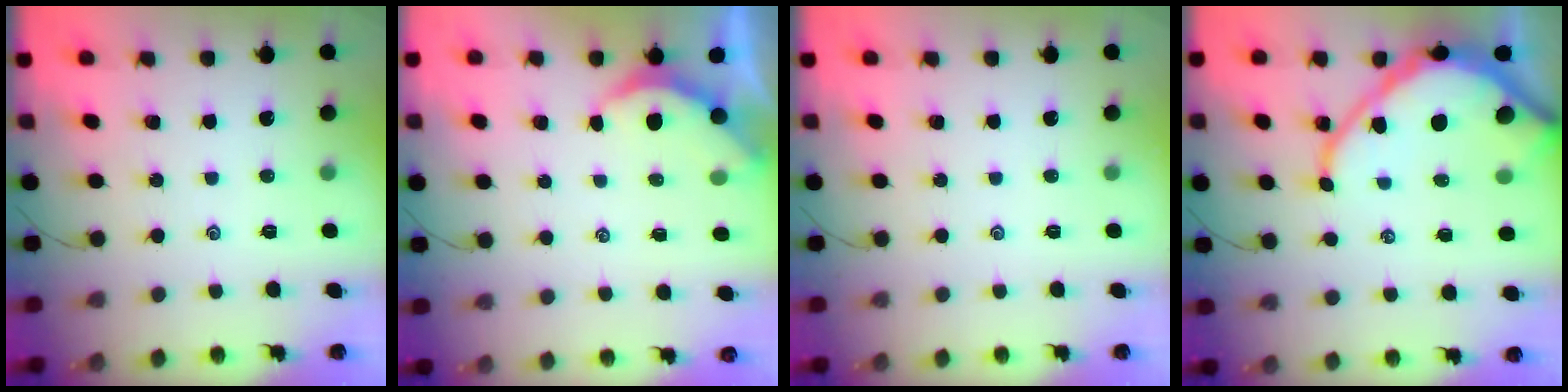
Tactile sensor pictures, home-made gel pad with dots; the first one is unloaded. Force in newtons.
{"total": 3.3, "press": 3.3, "slide": 0.3}
{"total": 0.0}
{"total": 14.0, "press": 14.0, "slide": 1.5}